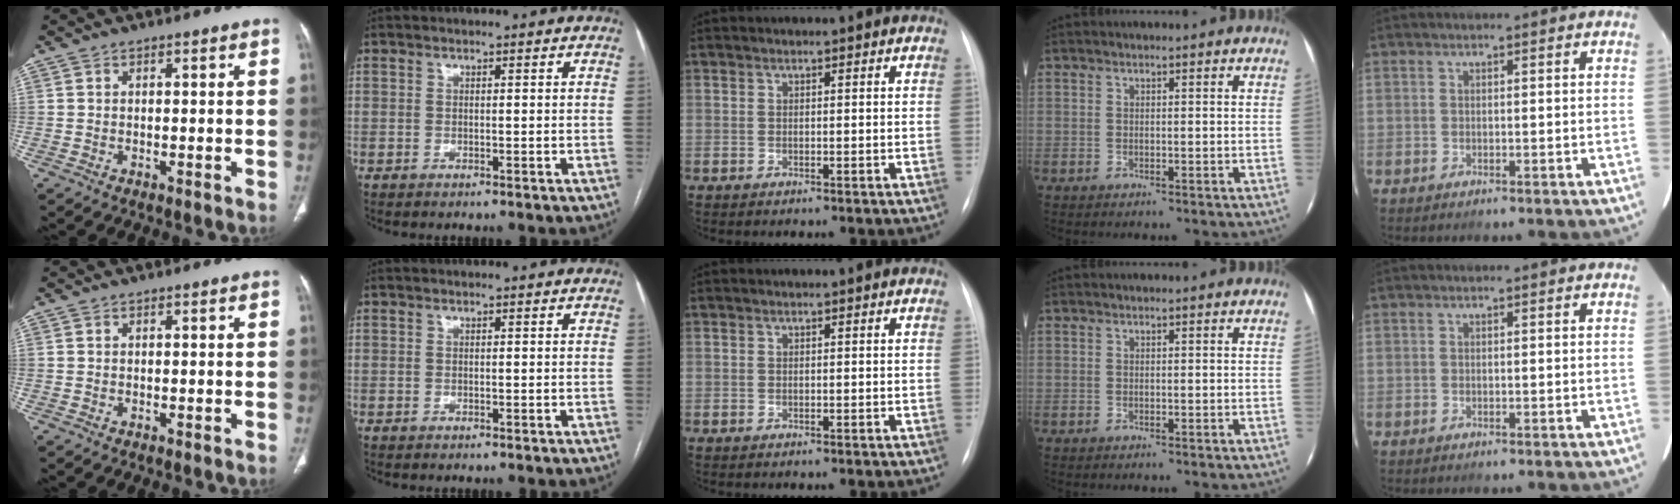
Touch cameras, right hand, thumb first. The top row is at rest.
{}